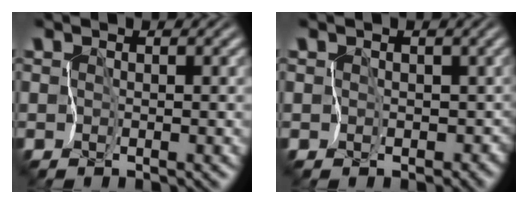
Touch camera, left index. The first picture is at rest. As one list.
[{"total": 4.8, "force": [-0.4, 4.3, 2.2], "torque": [0.002, 0.008, -0.021]}]